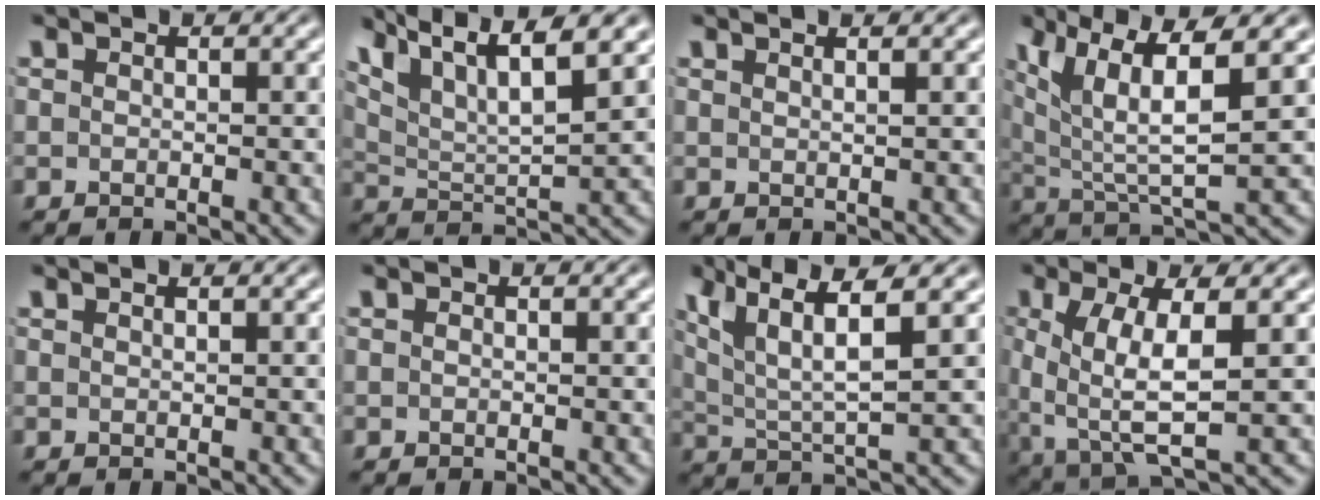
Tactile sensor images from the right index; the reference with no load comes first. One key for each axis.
{"total": 7.9, "fx": 3.9, "fy": 3.9, "fz": 5.7, "tx": -0.102, "ty": -0.008, "tz": 0.070}
{"total": 1.5, "fx": 0.8, "fy": -1.1, "fz": 0.5, "tx": -0.001, "ty": -0.001, "tz": 0.020}
{"total": 8.6, "fx": 2.8, "fy": 4.2, "fz": 6.9, "tx": -0.129, "ty": -0.011, "tz": 0.057}
{"total": 0.9, "fx": 0.5, "fy": -0.8, "fz": 0.1, "tx": 0.003, "ty": 0.000, "tz": 0.013}
{"total": 0.0}
{"total": 6.8, "fx": 2.9, "fy": 2.9, "fz": 5.3, "tx": -0.105, "ty": -0.015, "tz": 0.062}
{"total": 6.2, "fx": -0.2, "fy": 2.9, "fz": 5.5, "tx": -0.113, "ty": -0.034, "tz": 0.021}